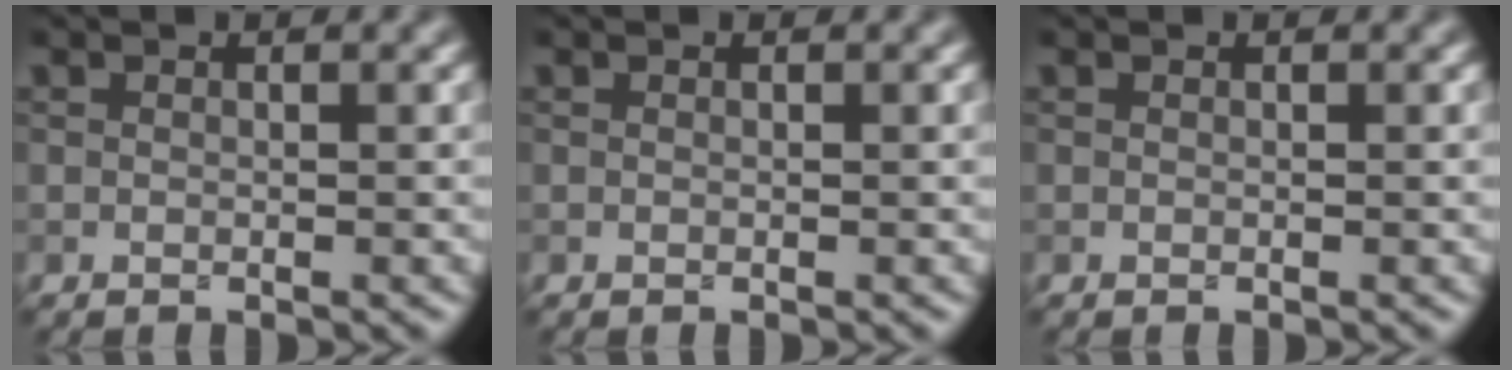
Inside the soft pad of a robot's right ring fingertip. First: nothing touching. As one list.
[{"total": 0.0}, {"total": 0.0}]